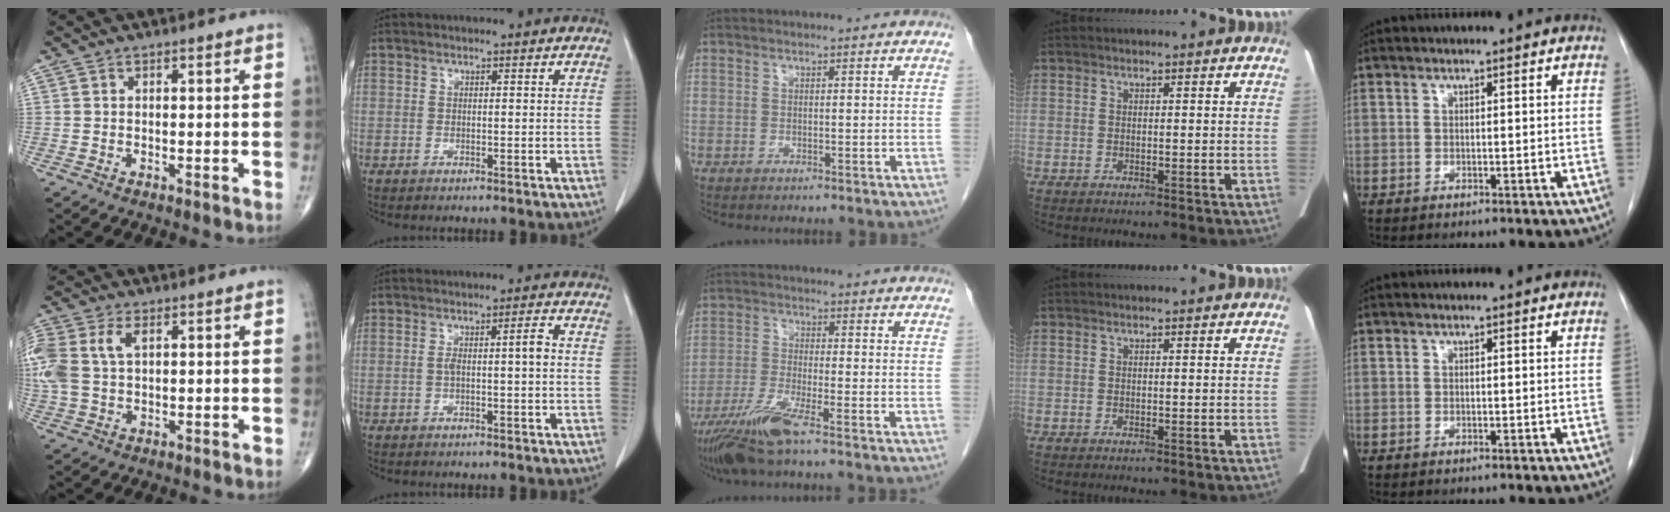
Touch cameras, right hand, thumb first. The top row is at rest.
{"thumb": {"total": 11.7, "force": [2.8, 7.3, 8.8], "torque": [-0.245, 0.014, 0.058]}, "index": {"total": 3.0, "force": [-0.1, 0.2, 3.0], "torque": [-0.053, 0.009, -0.001]}, "middle": {"total": 7.8, "force": [-5.3, -0.3, 5.7], "torque": [-0.116, -0.025, -0.105]}}